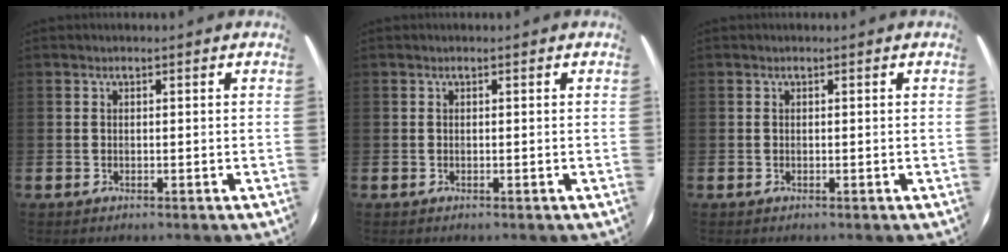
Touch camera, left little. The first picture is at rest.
{"total": 0.0}
{"total": 0.0}